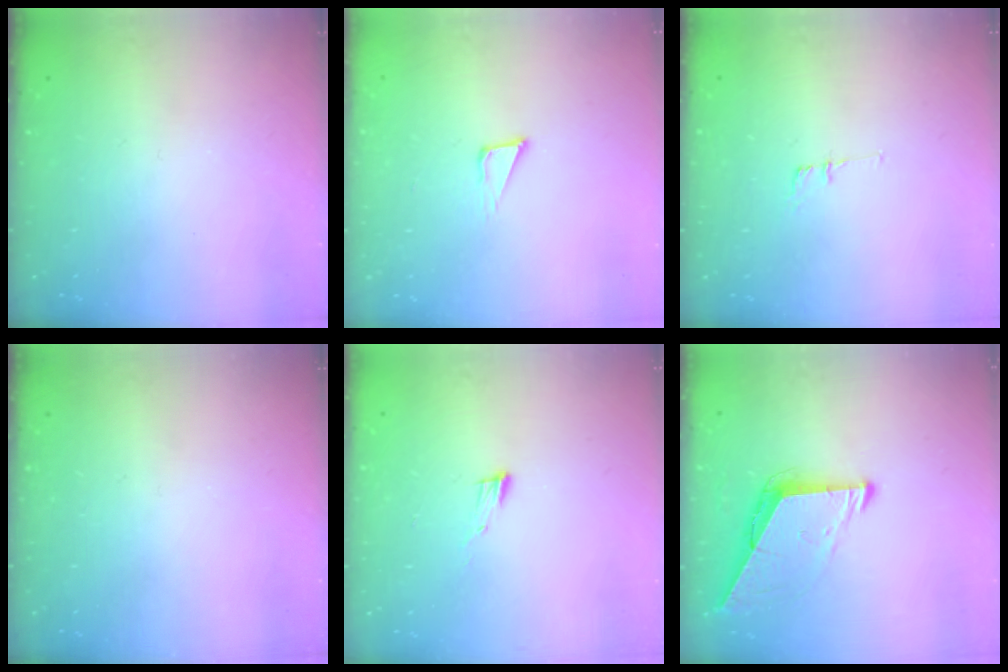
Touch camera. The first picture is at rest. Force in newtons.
{"total": 3.4, "press": 3.3, "slide": 0.9}
{"total": 6.6, "press": 6.2, "slide": 2.3}
{"total": 0.0}
{"total": 4.8, "press": 4.8, "slide": 0.6}
{"total": 7.1, "press": 7.1, "slide": 0.5}